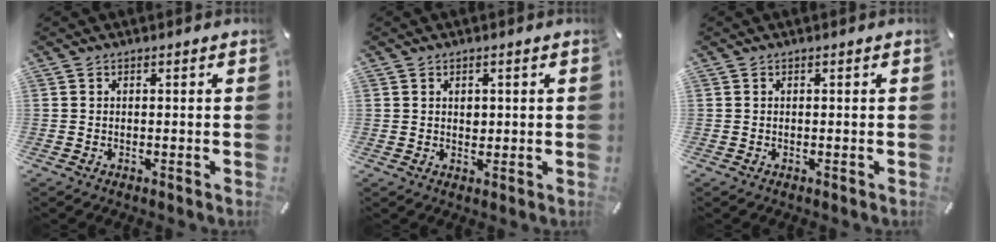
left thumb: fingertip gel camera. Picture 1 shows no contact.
{"total": 1.5, "force": [0.4, 1.2, 0.8], "torque": [-0.009, 0.001, 0.005]}
{"total": 0.0}